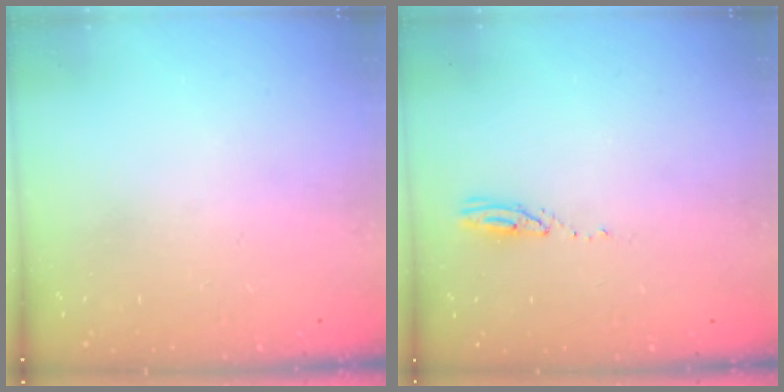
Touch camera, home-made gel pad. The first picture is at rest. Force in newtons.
{"total": 3.0, "press": 2.9, "slide": 0.3}